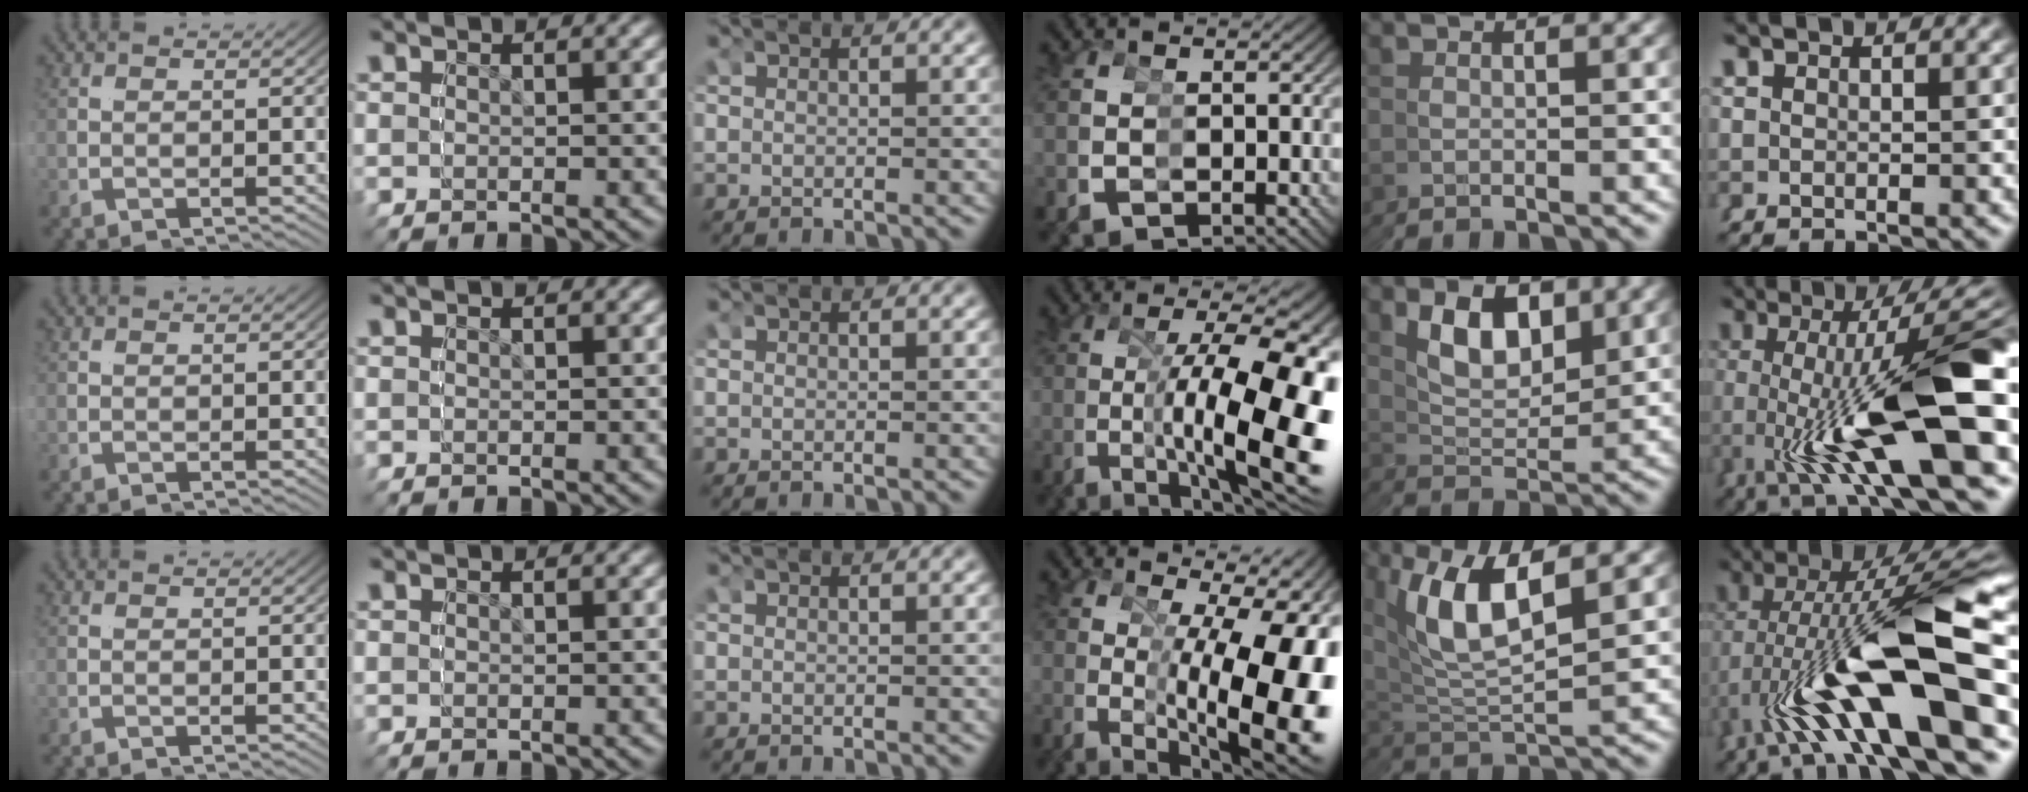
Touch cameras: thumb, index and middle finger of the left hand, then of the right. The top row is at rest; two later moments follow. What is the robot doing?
{"motion": "grasp_and_lifting", "object": "cubes"}